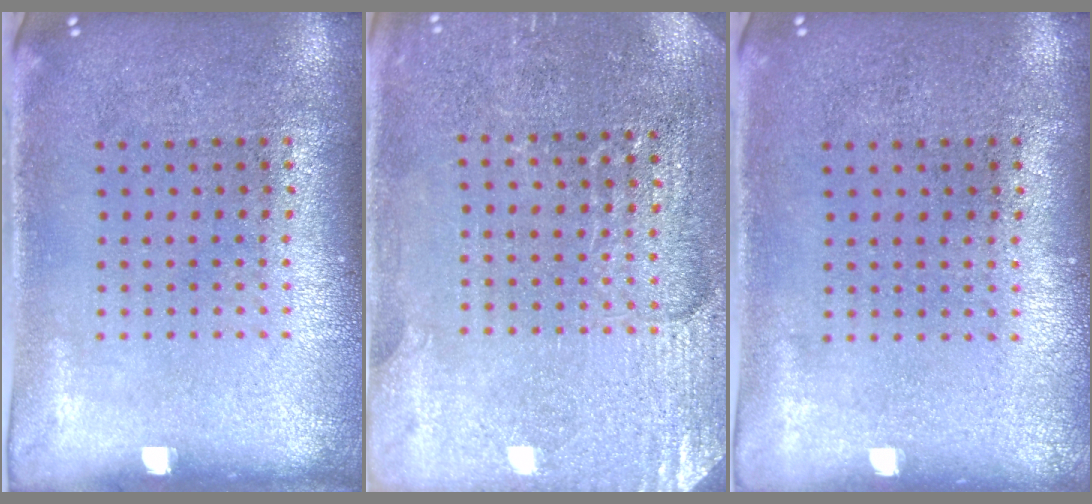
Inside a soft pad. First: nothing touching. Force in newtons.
{"total": 2.9, "press": 2.8, "slide": 0.3}
{"total": 0.0}